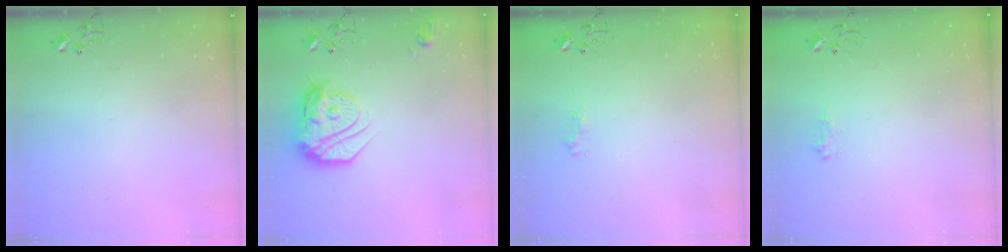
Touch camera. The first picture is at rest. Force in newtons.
{"total": 19.3, "press": 19.2, "slide": 1.7}
{"total": 7.1, "press": 7.1, "slide": 0.8}
{"total": 6.6, "press": 6.6, "slide": 0.8}